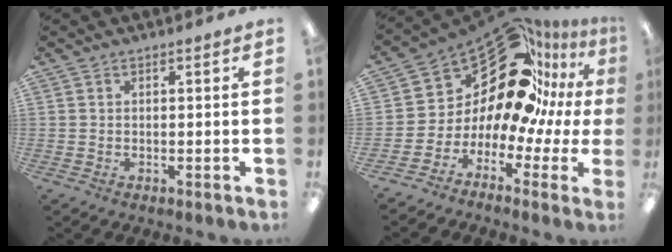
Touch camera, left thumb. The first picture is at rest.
{"total": 20.5, "force": [12.7, 11.5, 11.2], "torque": [-0.177, -0.101, 0.234]}